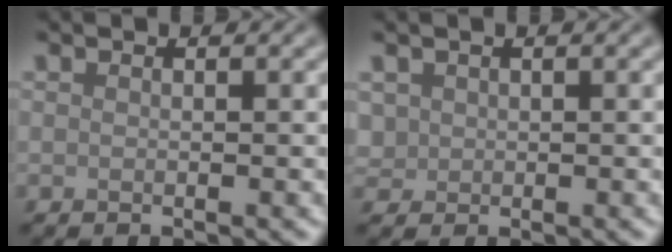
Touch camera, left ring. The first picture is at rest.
{"total": 2.0, "force": [0.6, 1.9, 0.5], "torque": [-0.011, 0.013, 0.015]}